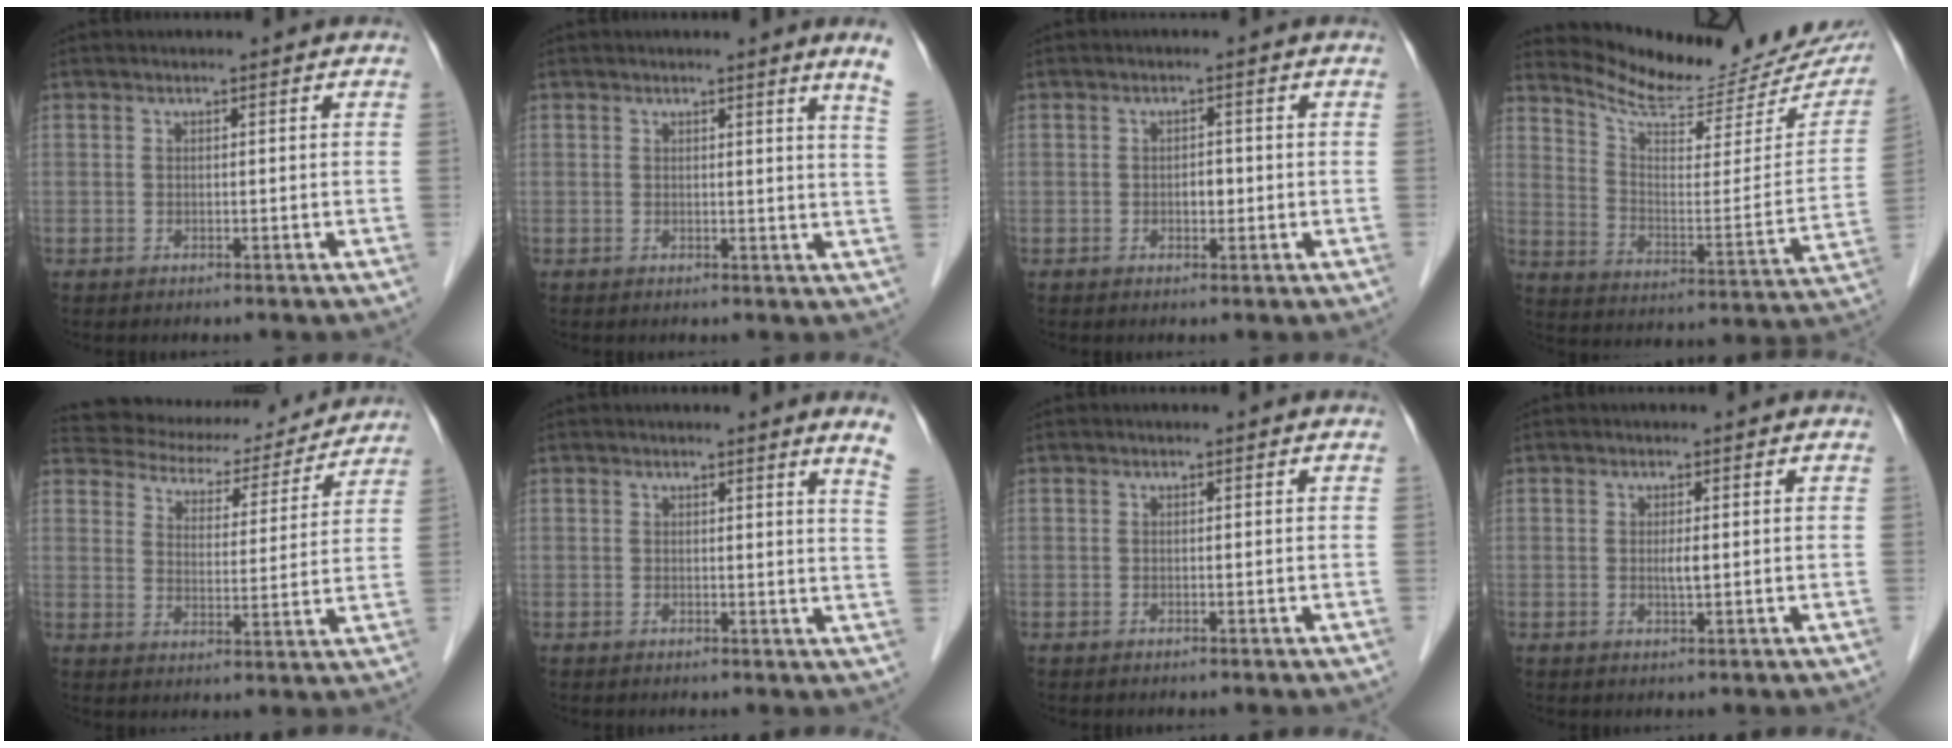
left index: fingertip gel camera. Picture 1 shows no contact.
{"total": 4.0, "force": [3.1, -1.2, 2.3], "torque": [-0.031, -0.022, 0.022]}
{"total": 1.5, "force": [-0.3, 1.0, 1.2], "torque": [-0.017, 0.003, -0.004]}
{"total": 19.7, "force": [18.2, 3.8, 6.4], "torque": [-0.097, -0.060, 0.250]}
{"total": 15.9, "force": [14.3, 5.6, 3.8], "torque": [-0.051, 0.018, 0.187]}
{"total": 3.8, "force": [3.1, -1.0, 2.0], "torque": [-0.029, -0.023, 0.017]}
{"total": 0.0}
{"total": 1.3, "force": [0.1, 0.1, 1.3], "torque": [-0.026, -0.002, 0.002]}